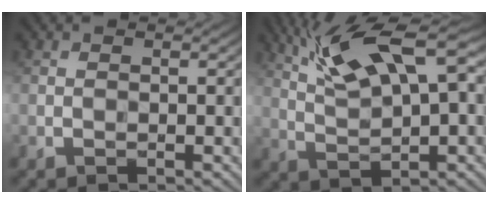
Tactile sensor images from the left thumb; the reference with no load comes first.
{"total": 12.1, "force": [5.8, 3.5, 10.0], "torque": [-0.203, 0.016, 0.107]}